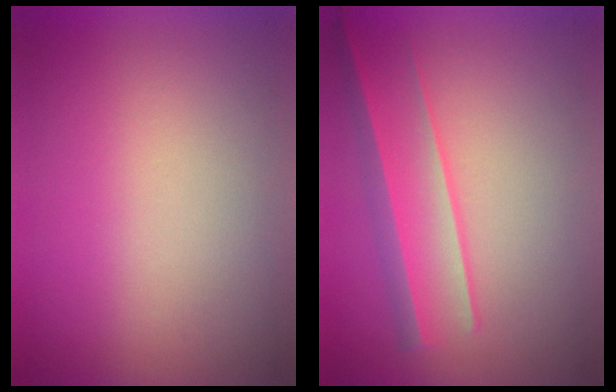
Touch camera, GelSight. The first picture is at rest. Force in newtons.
{"total": 2.2}